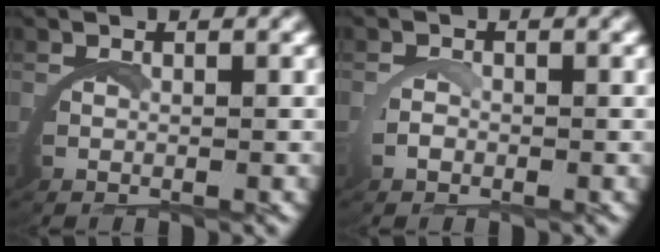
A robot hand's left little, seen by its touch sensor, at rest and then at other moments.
{"total": 0.0}